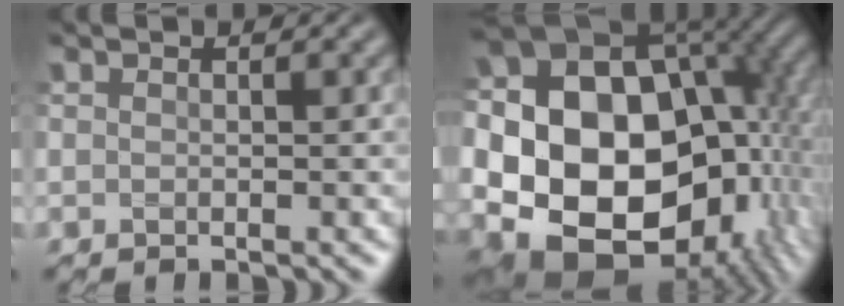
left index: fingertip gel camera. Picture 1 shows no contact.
{"total": 19.8, "force": [-0.1, 14.0, 14.0], "torque": [-0.241, -0.004, 0.029]}